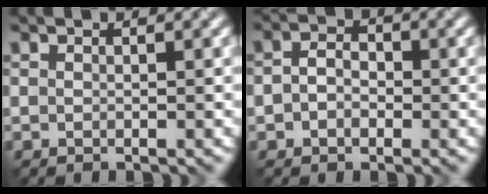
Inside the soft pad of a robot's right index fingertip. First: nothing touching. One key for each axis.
{"total": 2.3, "fx": -0.4, "fy": 1.8, "fz": 1.4, "tx": -0.024, "ty": 0.002, "tz": -0.014}